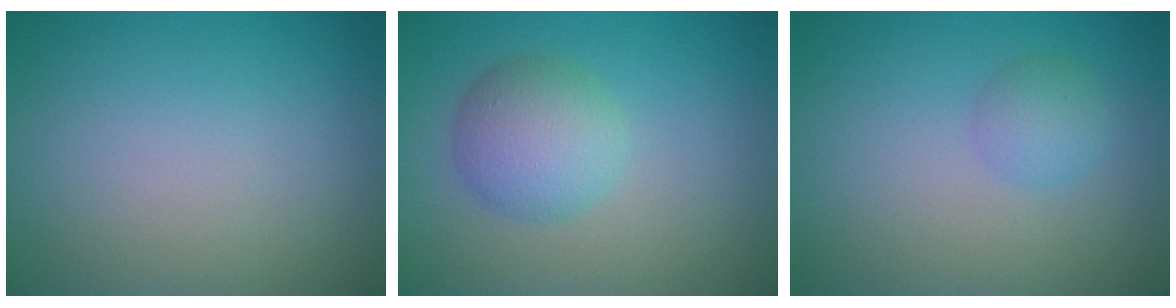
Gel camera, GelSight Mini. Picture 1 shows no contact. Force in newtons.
{"total": 4.1, "press": 4.1, "slide": 0.1}
{"total": 1.7, "press": 1.7, "slide": 0.0}